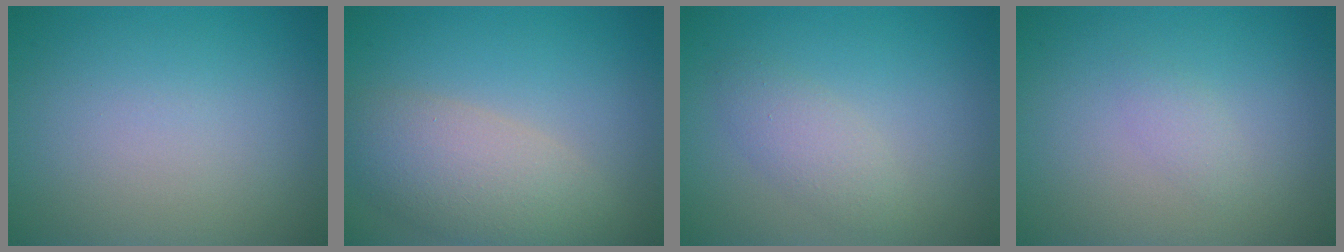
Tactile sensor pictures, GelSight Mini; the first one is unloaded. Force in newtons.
{"total": 5.5, "press": 5.5, "slide": 0.4}
{"total": 2.2, "press": 2.2, "slide": 0.2}
{"total": 1.0, "press": 1.0, "slide": 0.0}